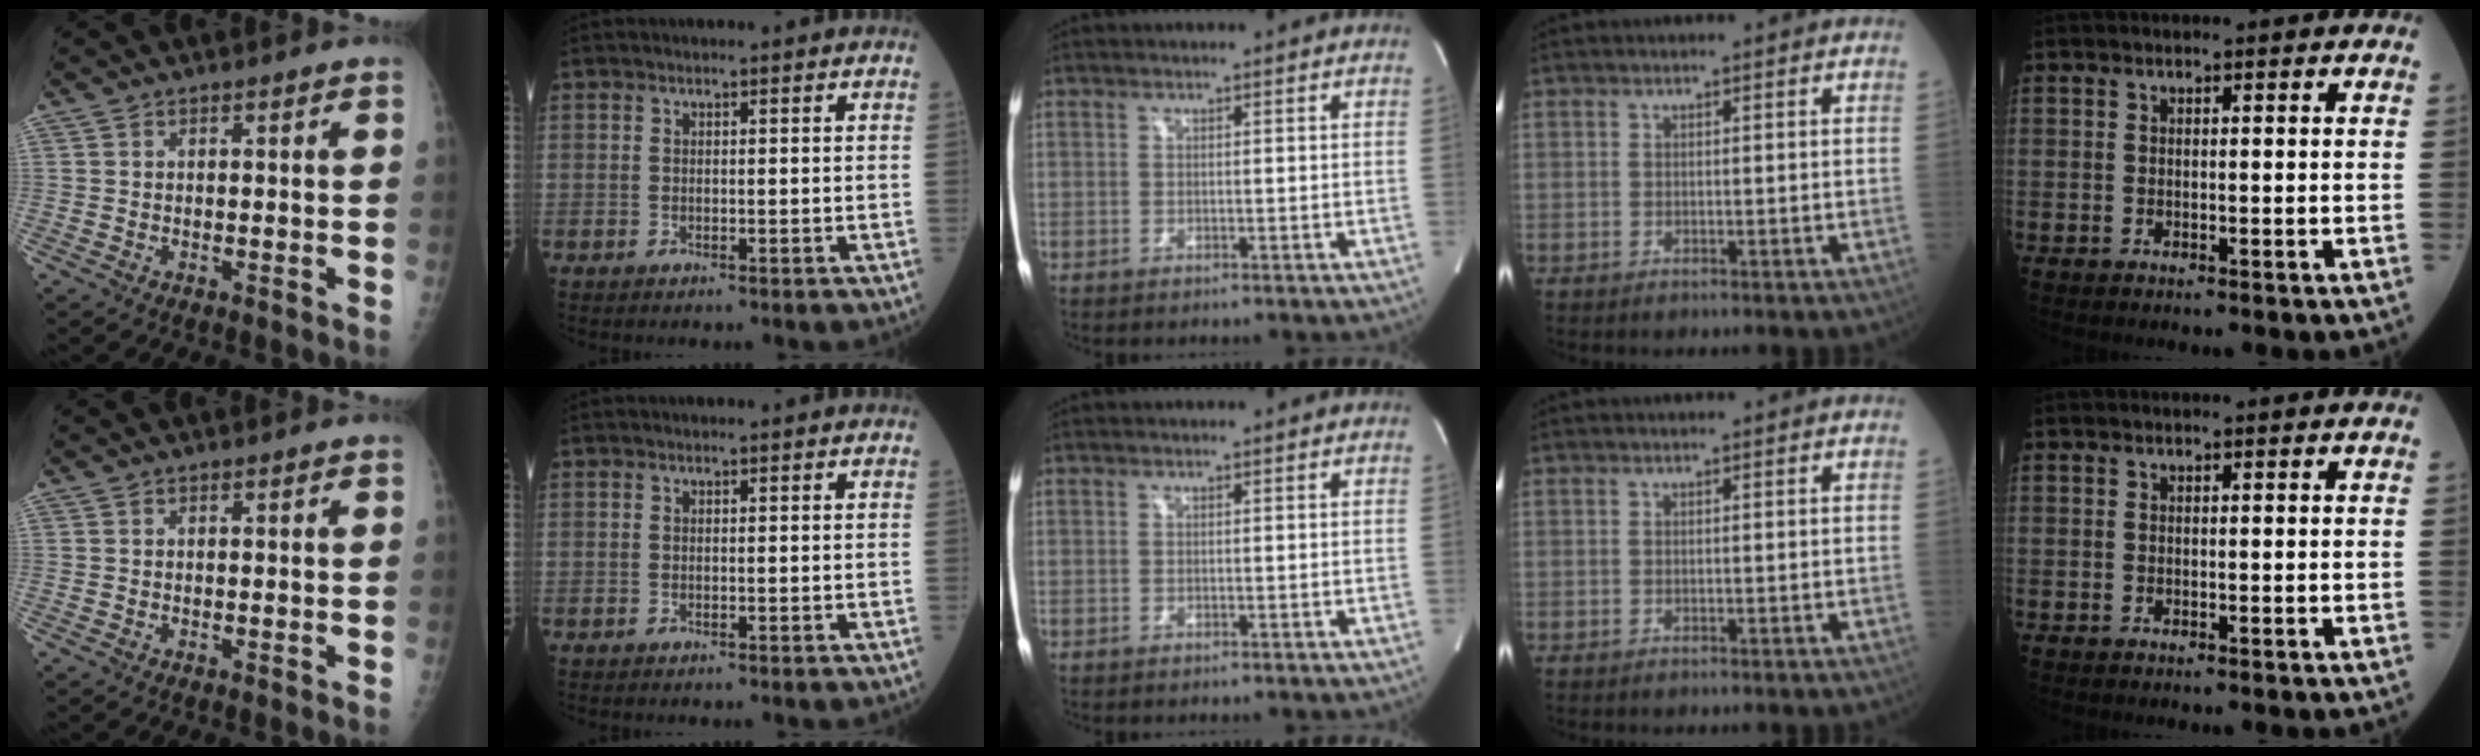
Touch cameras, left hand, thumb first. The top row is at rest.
{}